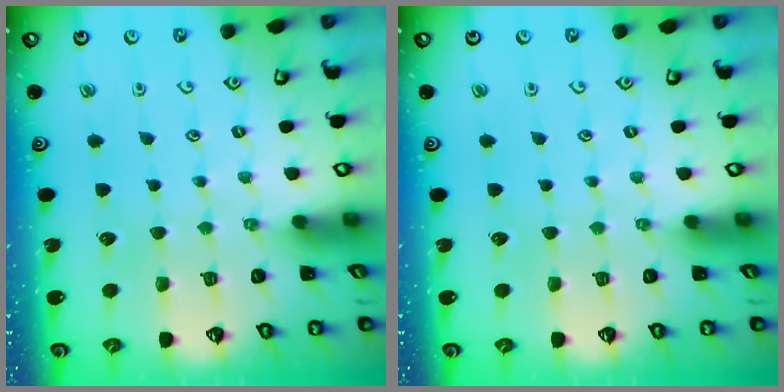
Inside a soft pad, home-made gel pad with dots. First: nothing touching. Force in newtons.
{"total": 0.0}